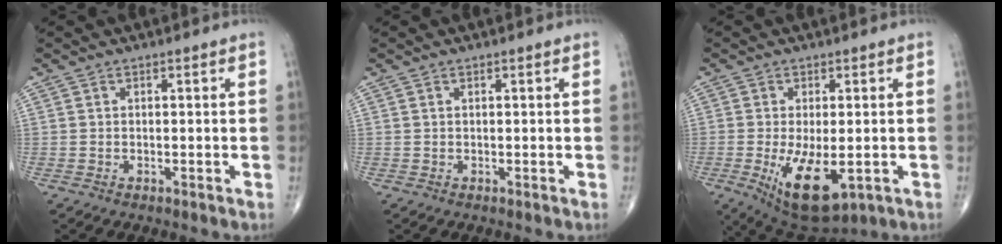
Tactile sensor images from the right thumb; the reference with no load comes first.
{"total": 0.0}
{"total": 11.3, "force": [-3.0, 4.9, 9.8], "torque": [-0.166, -0.020, -0.033]}